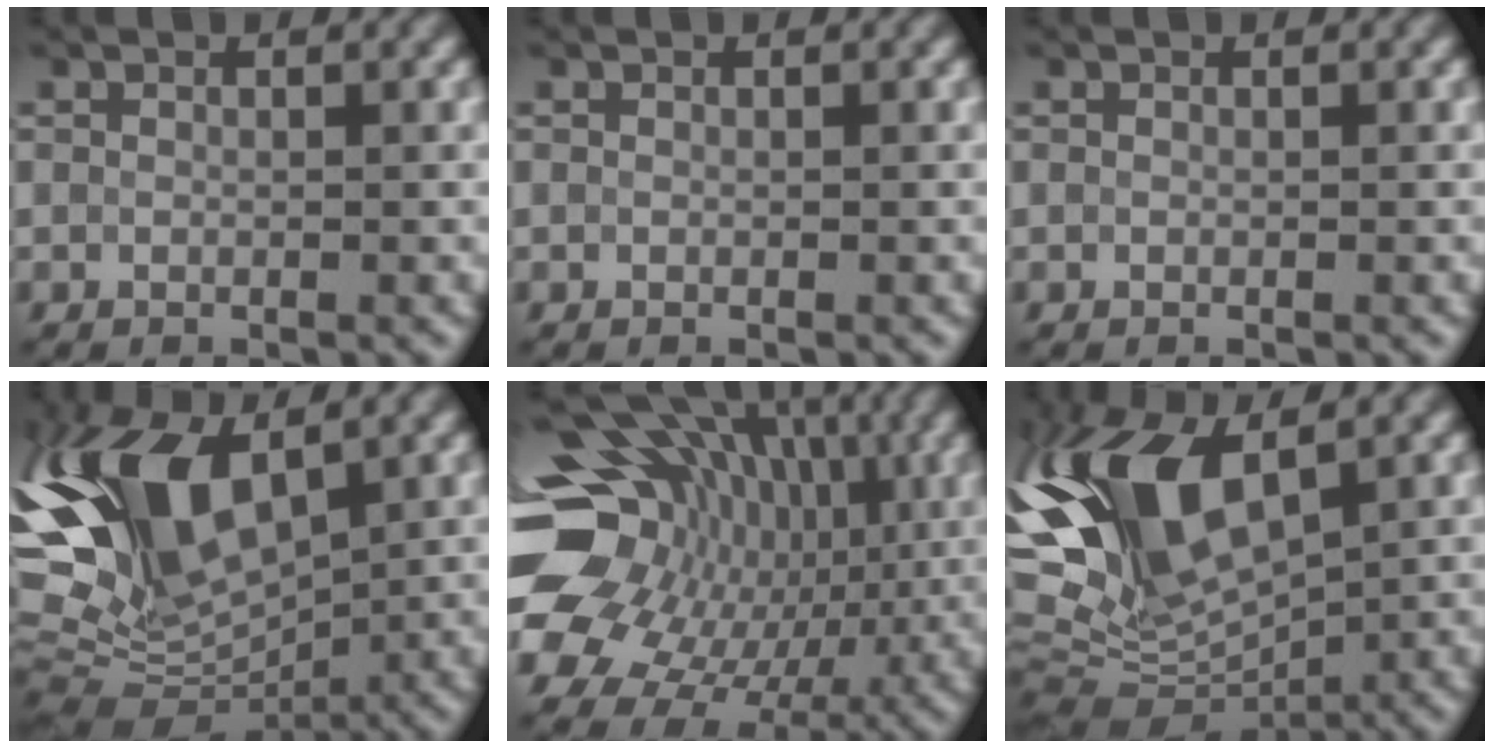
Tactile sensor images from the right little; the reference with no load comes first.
{"total": 0.0}
{"total": 0.0}
{"total": 11.8, "force": [3.1, 5.5, 10.0], "torque": [-0.211, 0.014, 0.049]}
{"total": 17.6, "force": [0.4, 14.6, 9.9], "torque": [-0.181, 0.021, 0.007]}
{"total": 10.5, "force": [2.4, 4.7, 9.1], "torque": [-0.198, 0.008, 0.040]}